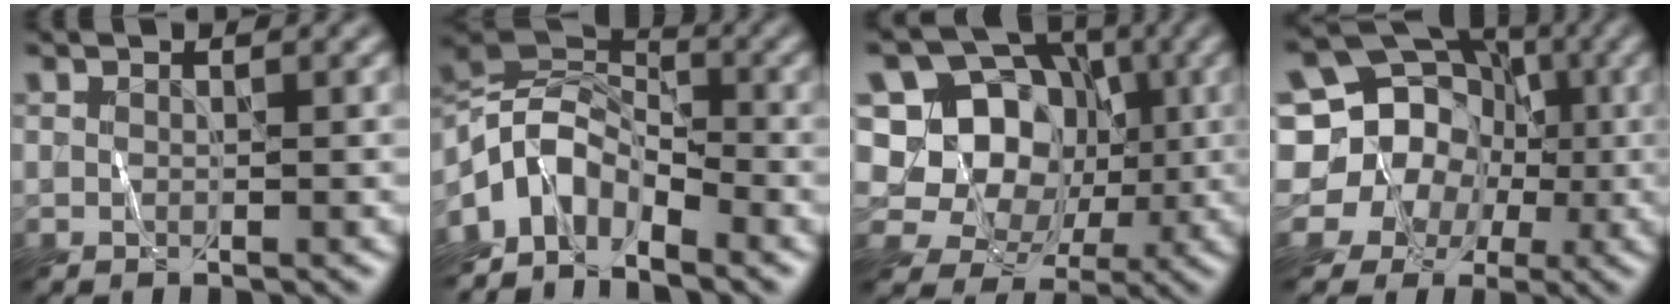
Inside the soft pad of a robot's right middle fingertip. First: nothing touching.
{"total": 5.9, "force": [-4.2, 3.0, 2.9], "torque": [-0.049, 0.008, -0.093]}
{"total": 10.2, "force": [2.1, 8.9, 4.7], "torque": [-0.080, 0.029, 0.010]}
{"total": 13.5, "force": [0.5, 12.8, 4.3], "torque": [-0.108, 0.040, -0.023]}